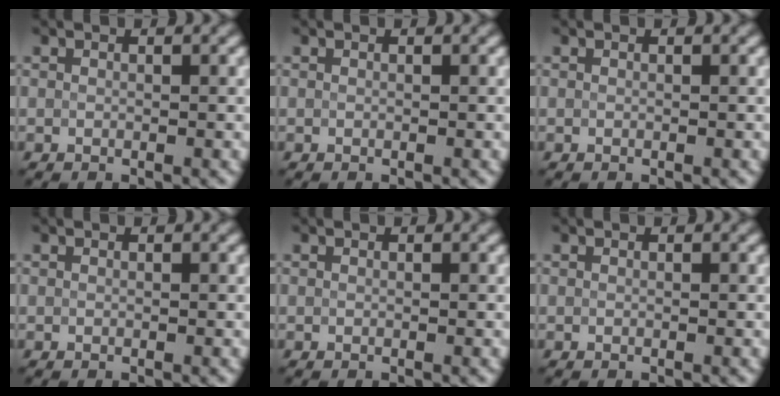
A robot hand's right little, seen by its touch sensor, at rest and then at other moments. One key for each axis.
{"total": 0.0}
{"total": 0.0}
{"total": 0.0}
{"total": 0.0}
{"total": 0.0}